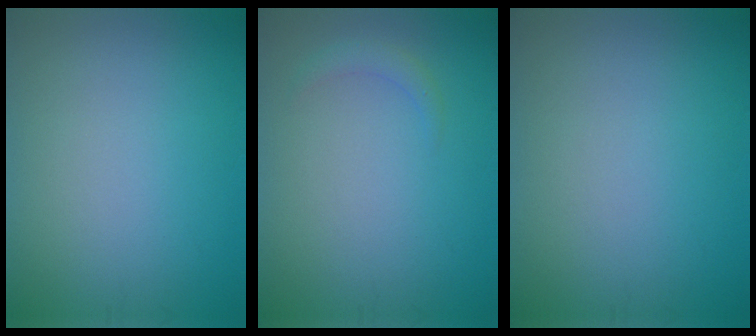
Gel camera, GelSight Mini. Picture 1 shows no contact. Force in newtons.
{"total": 1.1, "press": 1.1, "slide": 0.0}
{"total": 0.0}